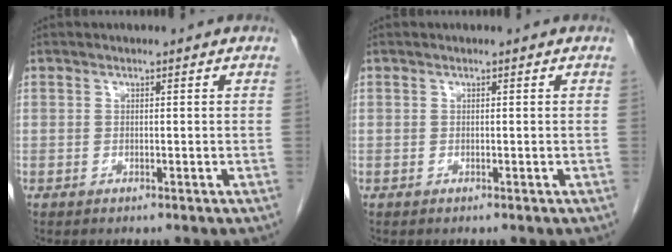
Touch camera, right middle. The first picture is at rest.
{"total": 0.0}